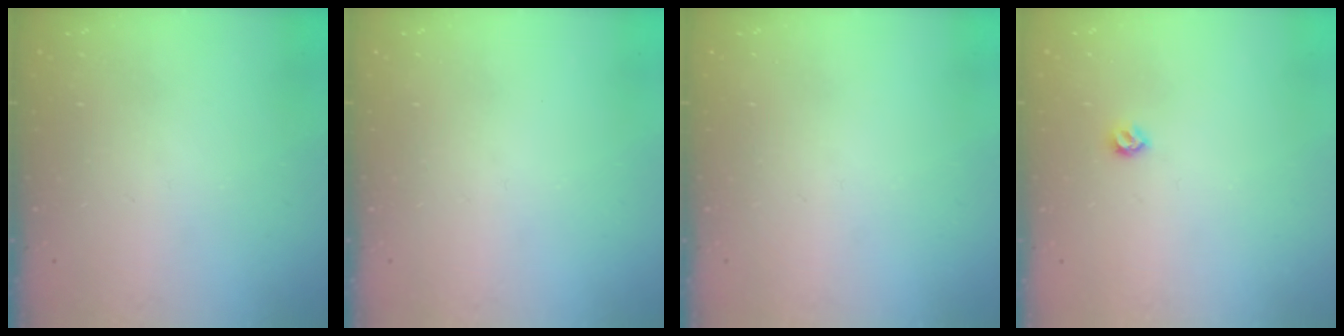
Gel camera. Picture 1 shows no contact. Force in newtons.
{"total": 0.0}
{"total": 0.0}
{"total": 4.9, "press": 4.8, "slide": 0.8}